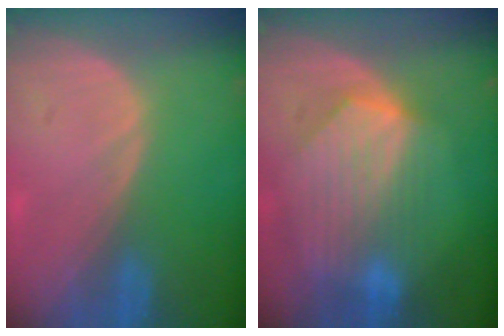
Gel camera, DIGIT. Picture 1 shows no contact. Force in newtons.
{"total": 8.6, "press": 7.8, "slide": 3.5}